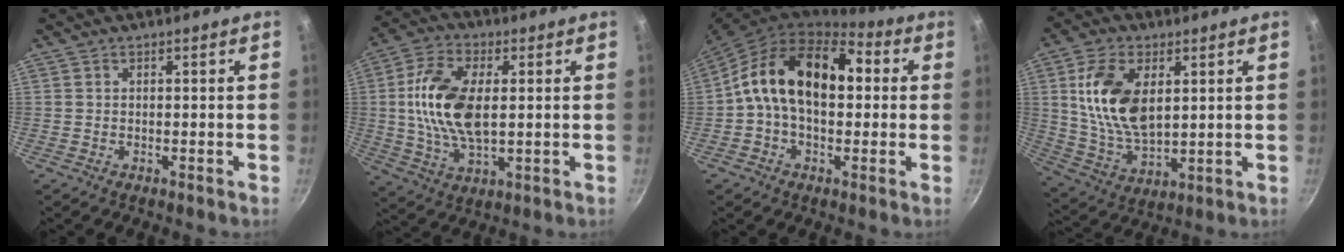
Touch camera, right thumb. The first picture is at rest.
{"total": 14.5, "force": [1.4, 7.8, 12.2], "torque": [-0.230, 0.006, 0.025]}
{"total": 17.7, "force": [2.1, 11.3, 13.4], "torque": [-0.188, 0.035, 0.013]}
{"total": 14.9, "force": [3.6, 8.5, 11.7], "torque": [-0.208, -0.019, 0.080]}